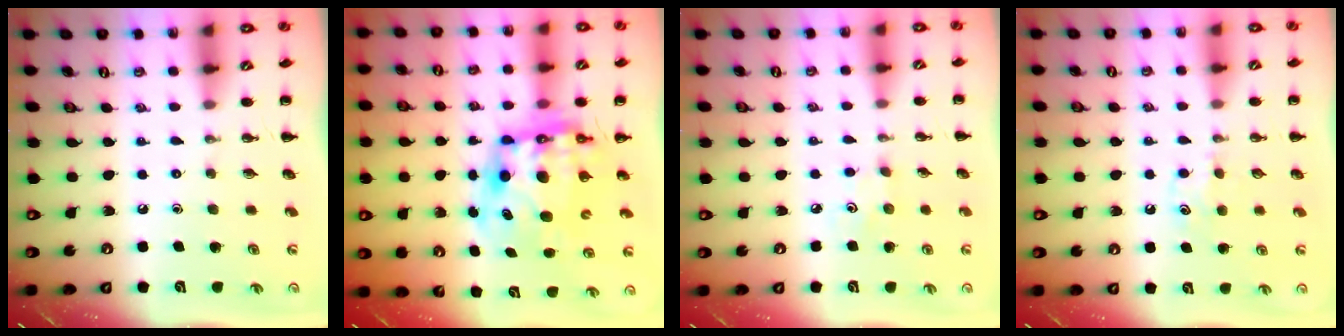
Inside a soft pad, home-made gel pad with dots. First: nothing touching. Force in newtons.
{"total": 11.5, "press": 11.2, "slide": 2.7}
{"total": 2.4, "press": 2.3, "slide": 0.7}
{"total": 6.1, "press": 5.8, "slide": 1.7}